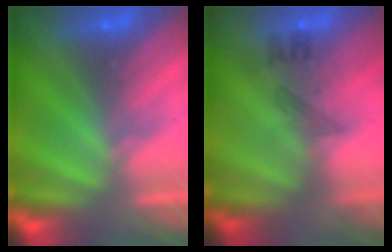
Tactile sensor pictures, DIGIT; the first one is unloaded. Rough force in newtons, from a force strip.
{"total": 2.3}